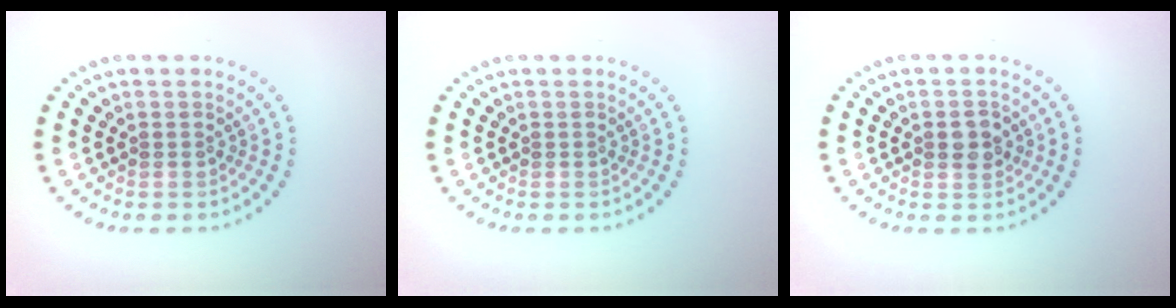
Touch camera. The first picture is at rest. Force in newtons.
{"total": 0.0}
{"total": 1.9, "press": 1.9, "slide": 0.3}